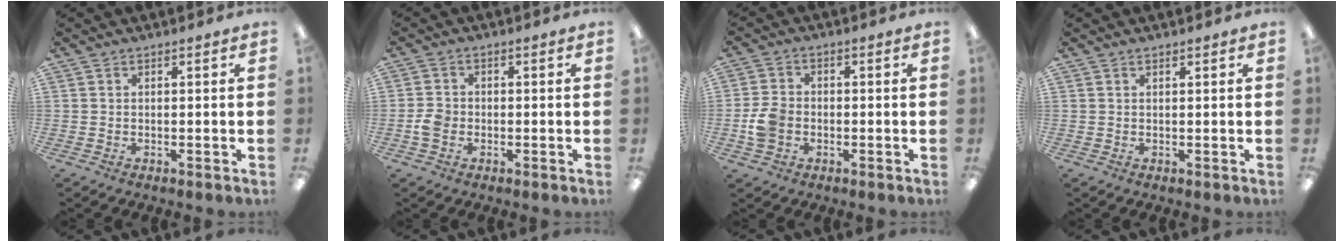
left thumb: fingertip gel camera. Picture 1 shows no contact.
{"total": 3.5, "force": [-1.0, 2.7, 2.0], "torque": [-0.033, 0.008, -0.017]}
{"total": 6.0, "force": [-1.4, 4.6, 3.5], "torque": [-0.063, 0.006, -0.026]}
{"total": 0.6, "force": [0.5, 0.1, 0.2], "torque": [-0.004, 0.001, 0.010]}